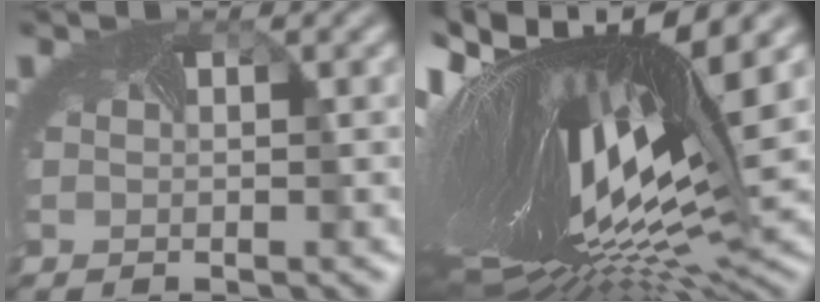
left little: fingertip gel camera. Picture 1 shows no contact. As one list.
[{"total": 19.2, "force": [1.9, 7.2, 17.8], "torque": [-0.329, -0.033, 0.048]}]